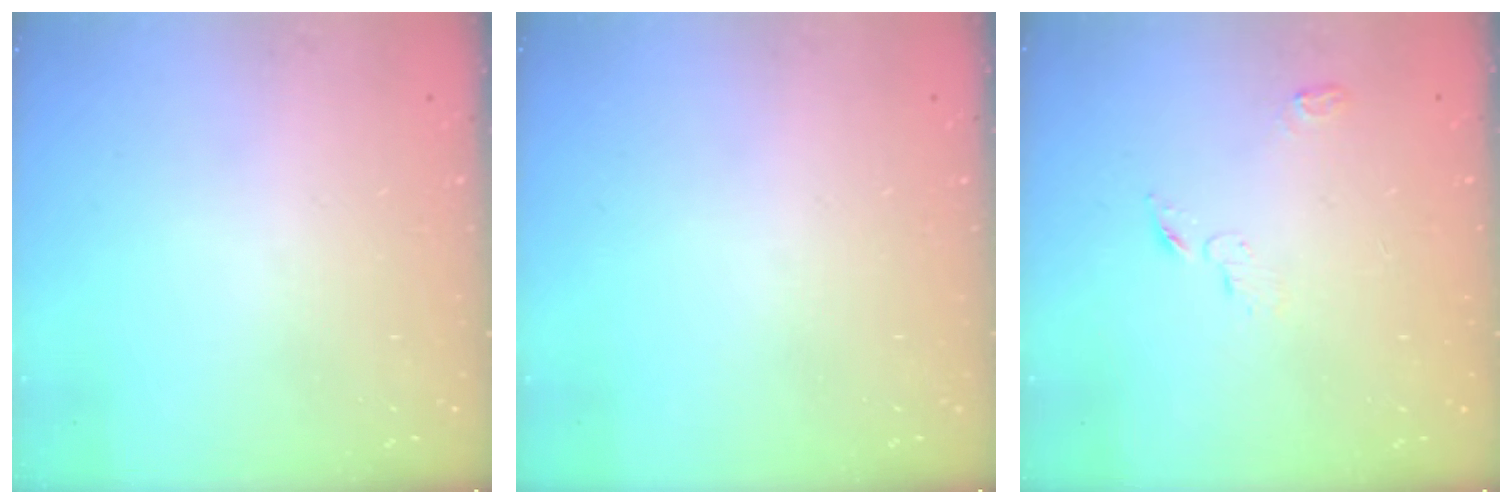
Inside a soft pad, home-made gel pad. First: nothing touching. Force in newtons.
{"total": 0.0}
{"total": 3.4, "press": 3.4, "slide": 0.4}